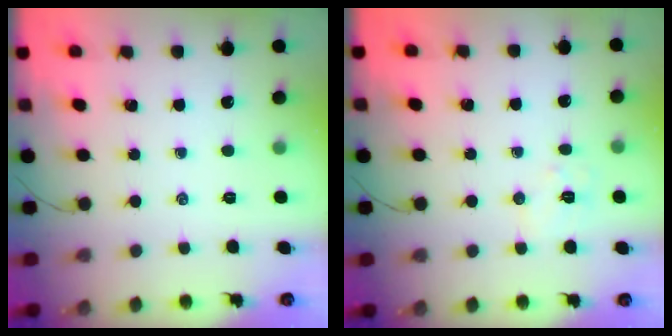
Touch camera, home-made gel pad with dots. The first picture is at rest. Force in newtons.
{"total": 5.9, "press": 5.8, "slide": 0.9}